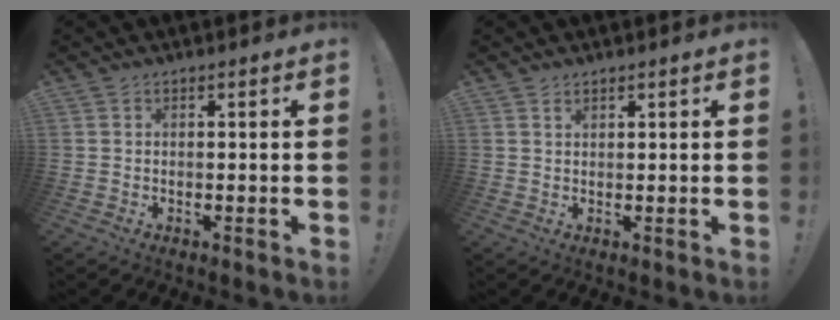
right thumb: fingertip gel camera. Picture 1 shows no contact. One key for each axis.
{"total": 0.9, "fx": 0.8, "fy": 0.3, "fz": 0.4, "tx": -0.008, "ty": 0.000, "tz": 0.014}